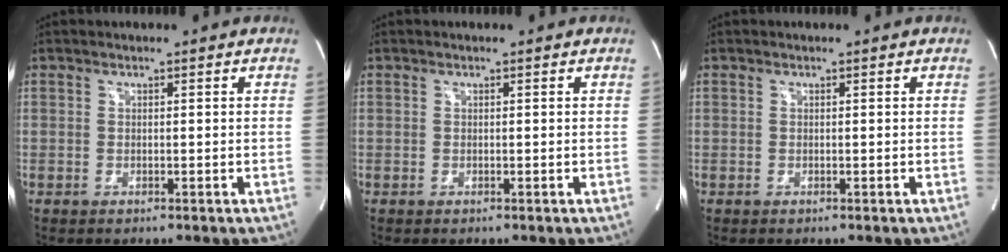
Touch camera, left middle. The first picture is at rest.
{"total": 0.0}
{"total": 0.0}